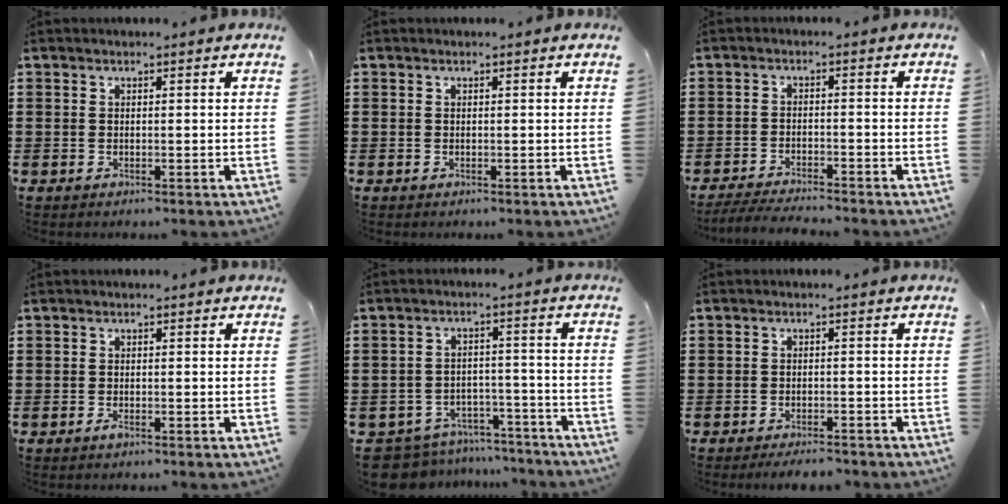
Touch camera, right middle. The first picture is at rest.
{"total": 0.0}
{"total": 3.6, "force": [-3.6, 0.1, 0.6], "torque": [-0.019, -0.005, -0.075]}
{"total": 0.8, "force": [-0.4, 0.2, 0.6], "torque": [-0.014, -0.004, -0.007]}
{"total": 6.5, "force": [-6.3, 1.2, 0.7], "torque": [-0.037, 0.008, -0.132]}
{"total": 2.3, "force": [-2.3, 0.1, 0.1], "torque": [-0.008, -0.002, -0.048]}